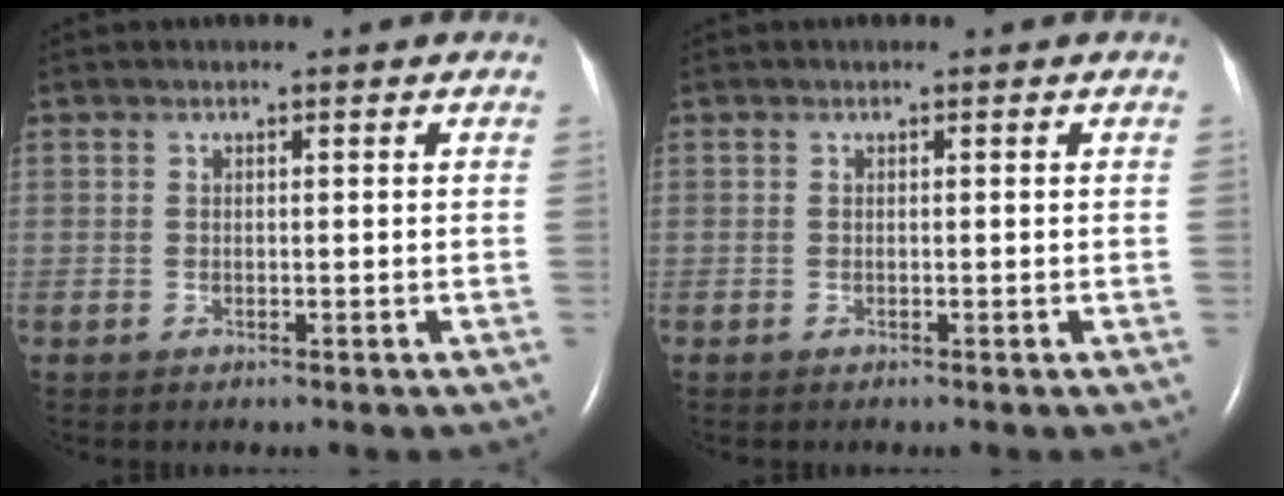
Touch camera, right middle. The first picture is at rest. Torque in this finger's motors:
{"motor_torque": [-0.01, 0.06, 0.00, 0.01]}